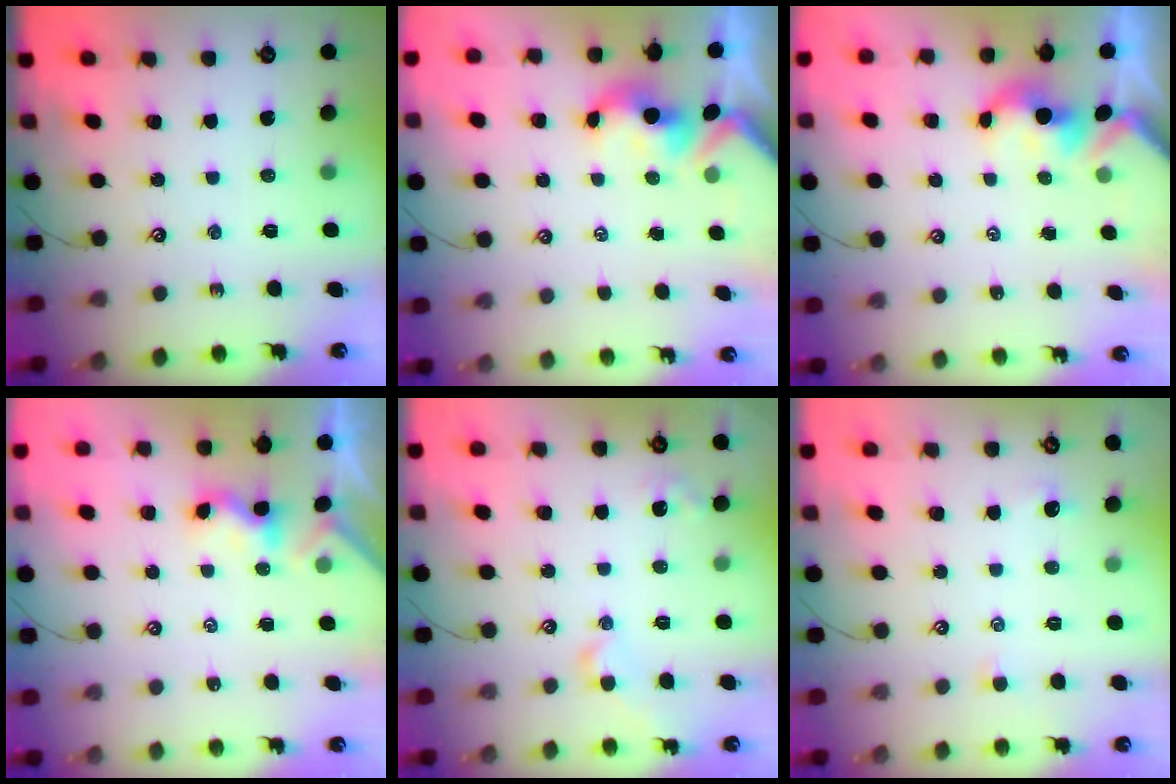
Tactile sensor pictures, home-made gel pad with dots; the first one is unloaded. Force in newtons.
{"total": 1.7, "press": 1.5, "slide": 0.7}
{"total": 1.8, "press": 1.7, "slide": 0.4}
{"total": 1.6, "press": 1.5, "slide": 0.5}
{"total": 5.0, "press": 4.9, "slide": 1.0}
{"total": 1.8, "press": 1.7, "slide": 0.5}